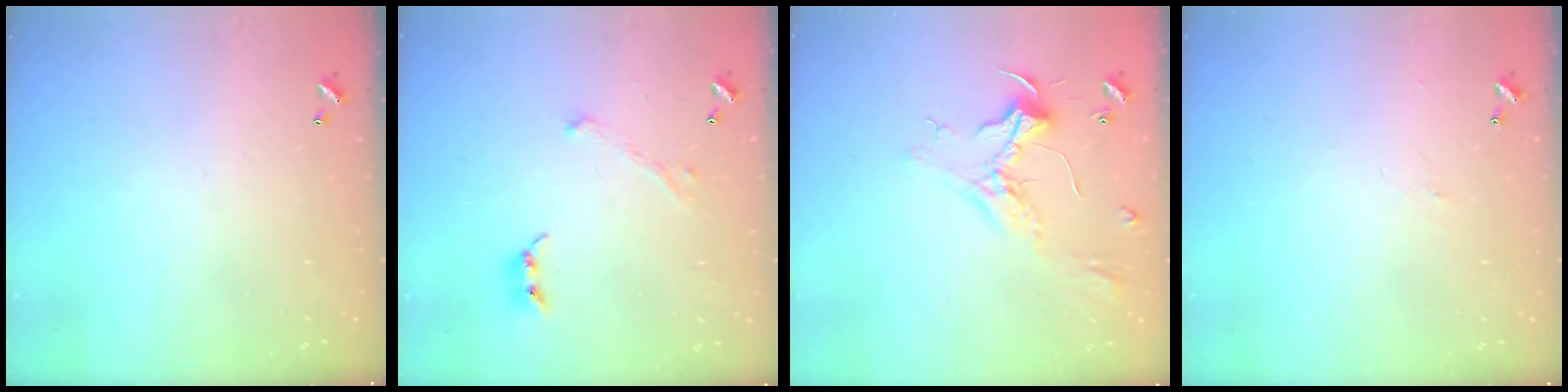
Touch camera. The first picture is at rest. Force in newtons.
{"total": 1.8, "press": 1.6, "slide": 0.9}
{"total": 2.3, "press": 2.1, "slide": 0.9}
{"total": 1.8, "press": 1.7, "slide": 0.6}